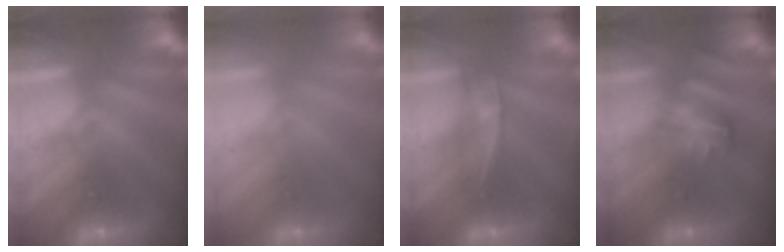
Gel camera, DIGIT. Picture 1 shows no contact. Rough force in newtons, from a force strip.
{"total": 2.4}
{"total": 2.3}
{"total": 4.2}